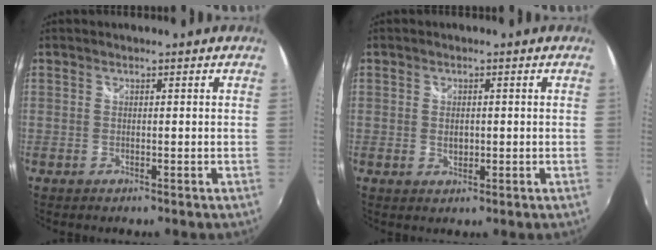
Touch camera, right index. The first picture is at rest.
{"total": 2.4, "force": [0.0, 1.7, 1.6], "torque": [-0.025, 0.000, -0.001]}